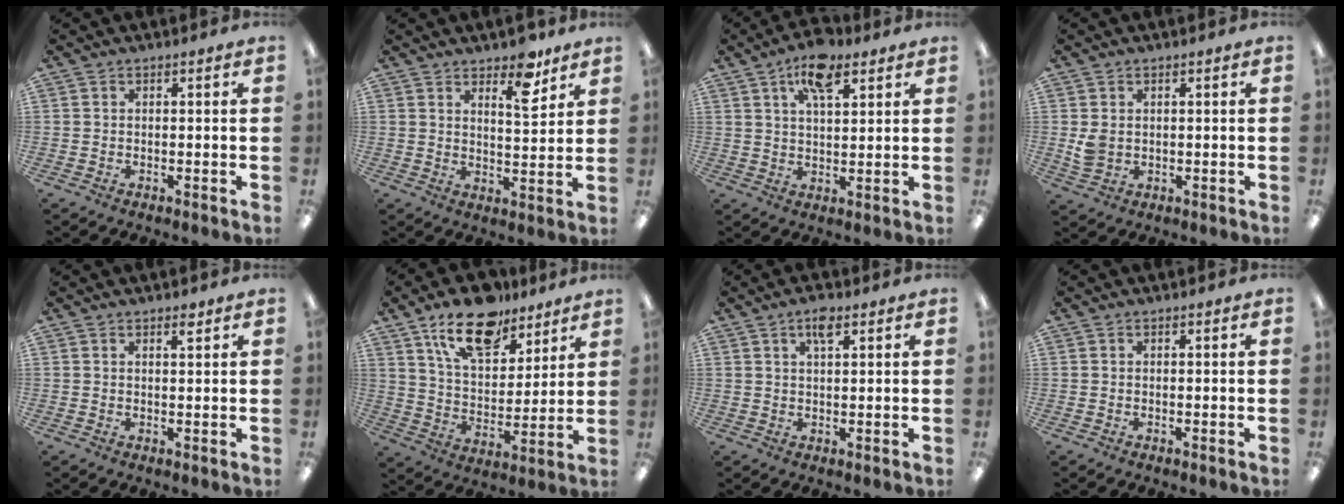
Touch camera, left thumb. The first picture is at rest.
{"total": 9.0, "force": [6.6, 3.6, 5.0], "torque": [-0.052, -0.042, 0.107]}
{"total": 10.0, "force": [6.0, 4.2, 6.9], "torque": [-0.112, -0.019, 0.104]}
{"total": 3.7, "force": [0.7, 2.7, 2.4], "torque": [-0.045, -0.002, 0.011]}
{"total": 1.7, "force": [1.5, 0.4, 0.8], "torque": [-0.010, -0.005, 0.025]}
{"total": 16.4, "force": [11.6, 7.9, 8.4], "torque": [-0.133, -0.056, 0.204]}
{"total": 4.0, "force": [2.4, 1.4, 2.9], "torque": [-0.057, 0.002, 0.040]}
{"total": 0.0}